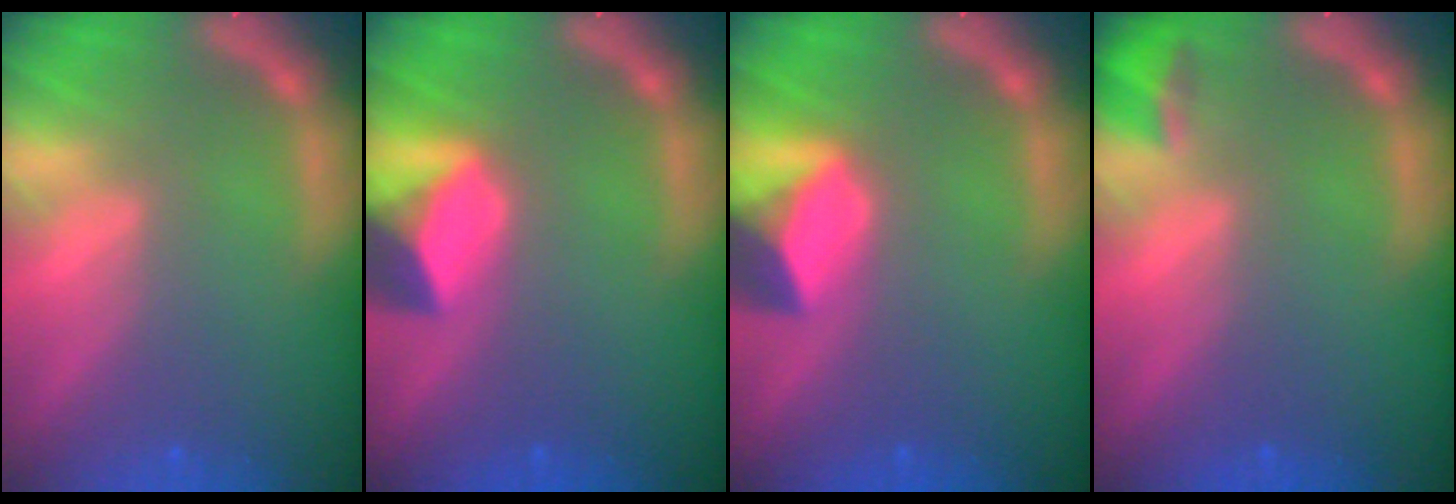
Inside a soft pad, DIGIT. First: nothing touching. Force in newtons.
{"total": 5.4}
{"total": 5.4}
{"total": 1.9}